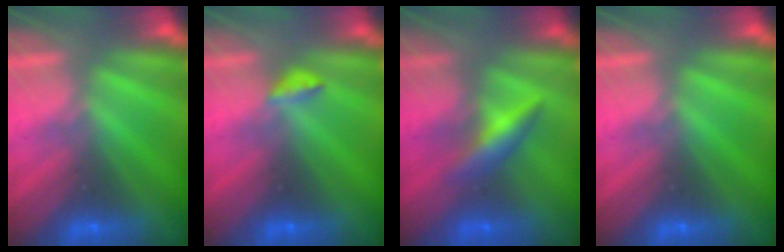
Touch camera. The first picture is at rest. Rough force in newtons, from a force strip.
{"total": 2.8}
{"total": 2.5}
{"total": 0.0}